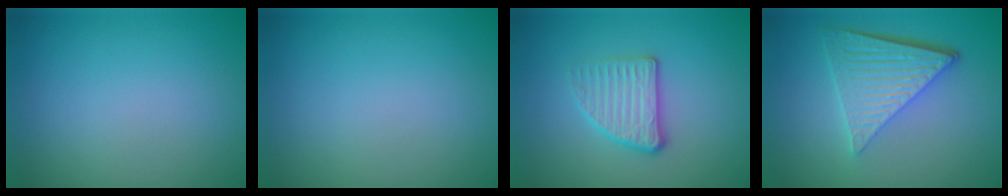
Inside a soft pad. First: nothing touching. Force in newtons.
{"total": 0.0}
{"total": 2.9, "press": 2.5, "slide": 1.4}
{"total": 6.4, "press": 4.3, "slide": 4.7}